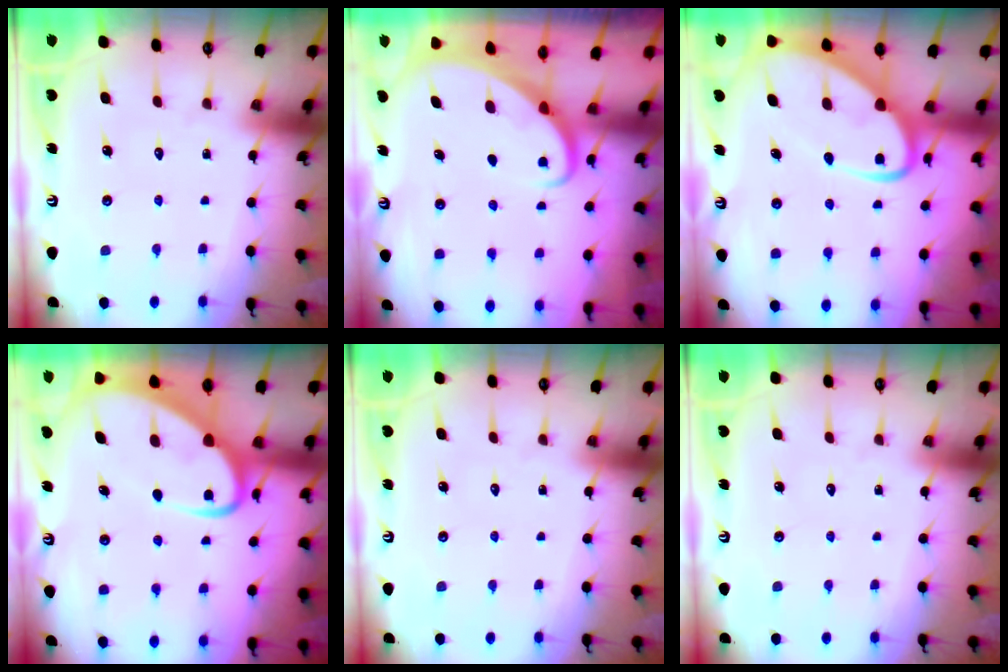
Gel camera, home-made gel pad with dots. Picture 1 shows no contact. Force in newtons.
{"total": 2.4, "press": 2.4, "slide": 0.2}
{"total": 10.1, "press": 10.1, "slide": 0.9}
{"total": 8.0, "press": 8.0, "slide": 0.7}
{"total": 0.0}
{"total": 0.0}